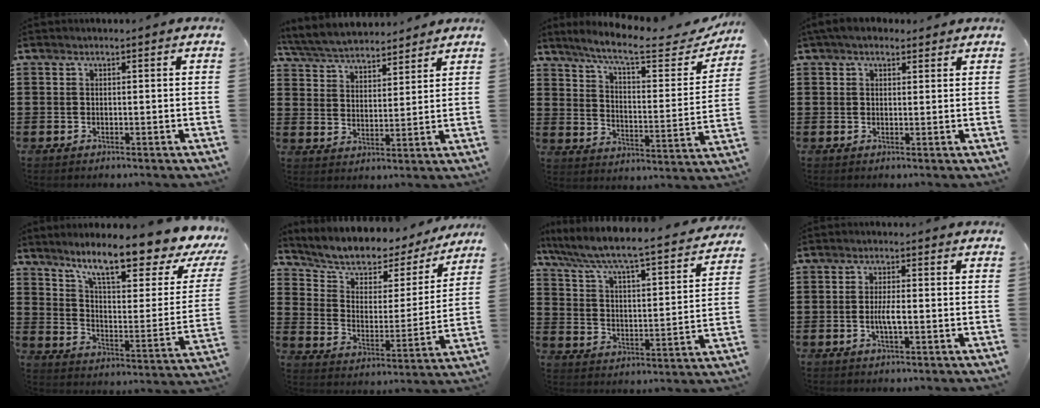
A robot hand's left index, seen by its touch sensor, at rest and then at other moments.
{"total": 5.3, "force": [5.2, 0.6, 0.7], "torque": [-0.039, -0.027, 0.091]}
{"total": 8.9, "force": [7.3, 0.7, 5.0], "torque": [-0.110, -0.044, 0.118]}
{"total": 3.6, "force": [2.8, 1.6, 1.5], "torque": [-0.038, 0.001, 0.053]}
{"total": 12.7, "force": [9.6, 1.5, 8.2], "torque": [-0.152, -0.068, 0.153]}
{"total": 5.2, "force": [4.2, 2.6, 1.3], "torque": [-0.049, -0.040, 0.067]}
{"total": 5.0, "force": [4.5, -0.1, 2.3], "torque": [-0.068, -0.046, 0.061]}
{"total": 2.9, "force": [-0.7, 0.6, 2.8], "torque": [-0.056, -0.004, -0.014]}